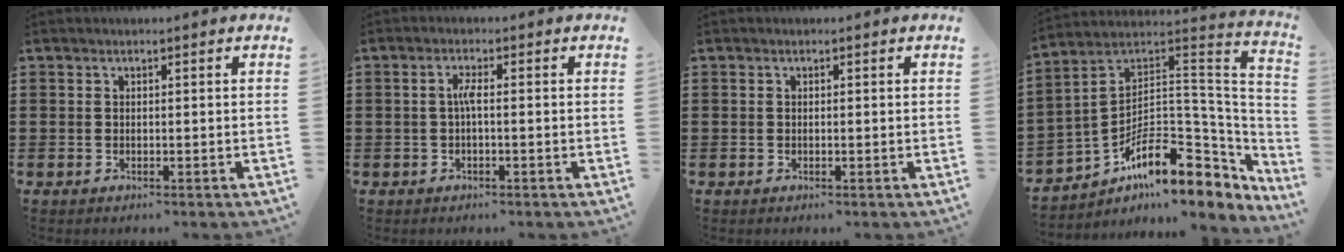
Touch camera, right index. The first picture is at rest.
{"total": 2.1, "force": [-0.3, 0.2, 2.1], "torque": [-0.042, 0.001, -0.008]}
{"total": 0.0}
{"total": 11.1, "force": [-5.6, 6.3, 7.3], "torque": [-0.126, -0.015, -0.106]}